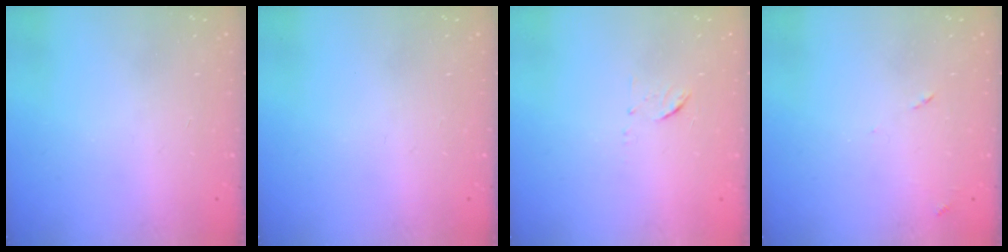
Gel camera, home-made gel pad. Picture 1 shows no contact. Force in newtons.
{"total": 0.0}
{"total": 6.0, "press": 6.0, "slide": 0.4}
{"total": 7.4, "press": 7.4, "slide": 0.7}